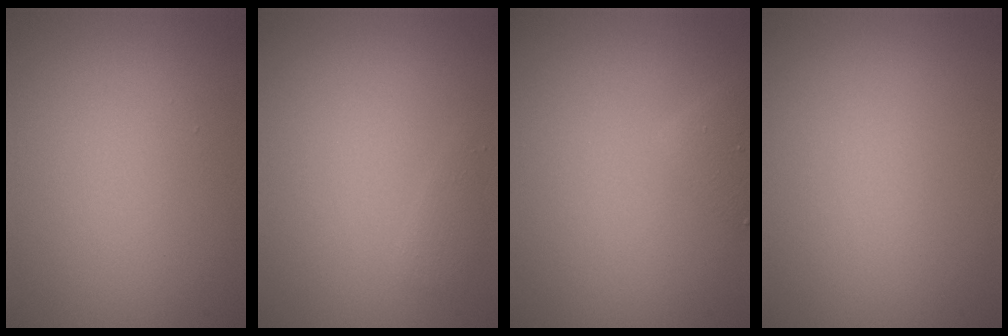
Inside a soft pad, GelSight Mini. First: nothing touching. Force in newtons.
{"total": 0.8, "press": 0.8, "slide": 0.1}
{"total": 1.5, "press": 1.5, "slide": 0.0}
{"total": 0.0}